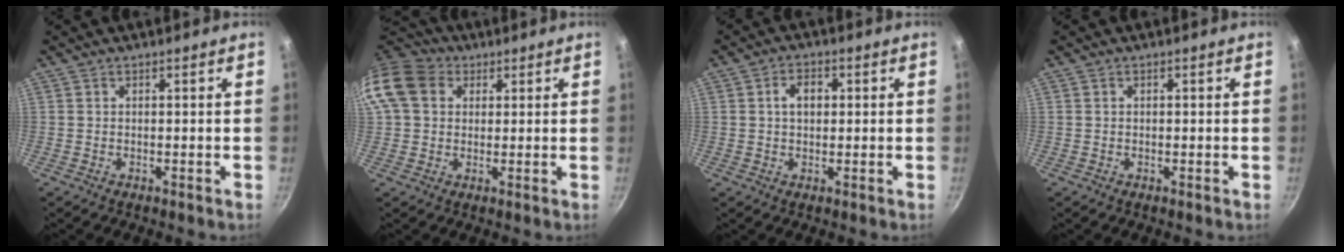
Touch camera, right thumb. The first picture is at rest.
{"total": 12.9, "force": [3.6, 10.3, 6.8], "torque": [-0.124, 0.022, 0.051]}
{"total": 1.6, "force": [0.3, 1.1, 1.1], "torque": [-0.015, 0.004, 0.004]}
{"total": 0.0}